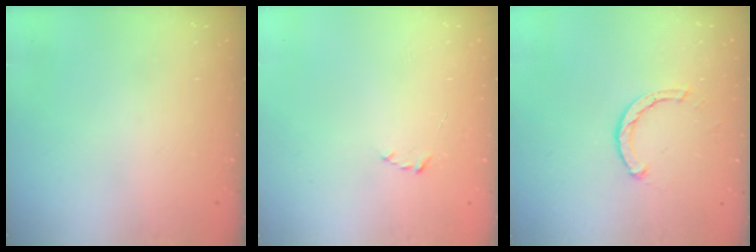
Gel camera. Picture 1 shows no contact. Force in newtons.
{"total": 2.2, "press": 2.1, "slide": 0.3}
{"total": 2.1, "press": 2.1, "slide": 0.1}